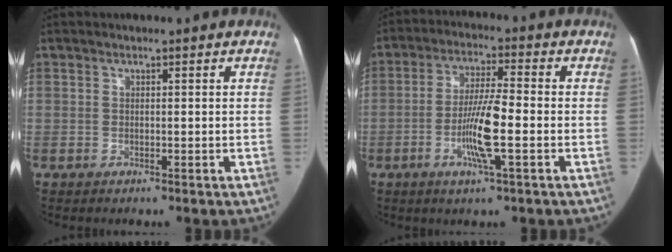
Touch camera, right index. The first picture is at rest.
{"total": 9.0, "force": [-2.6, 0.7, 8.6], "torque": [-0.164, -0.003, -0.050]}